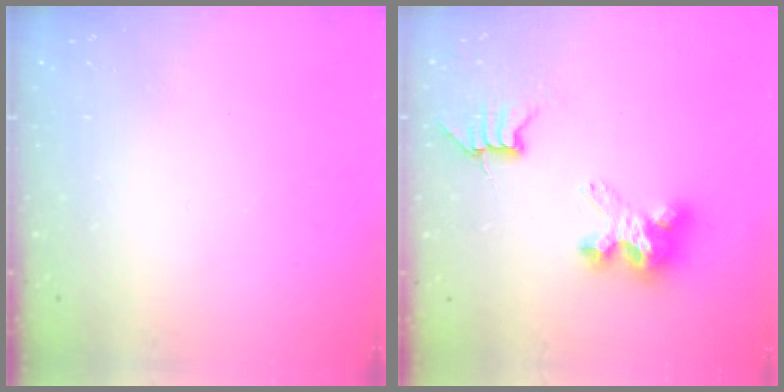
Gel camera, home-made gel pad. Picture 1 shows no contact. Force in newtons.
{"total": 7.2, "press": 7.1, "slide": 0.6}